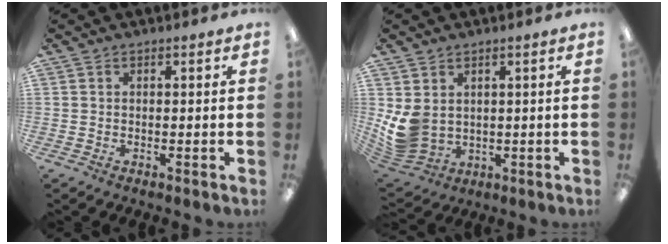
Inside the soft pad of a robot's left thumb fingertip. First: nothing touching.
{"total": 8.0, "force": [1.5, 6.4, 4.7], "torque": [-0.112, -0.012, 0.032]}